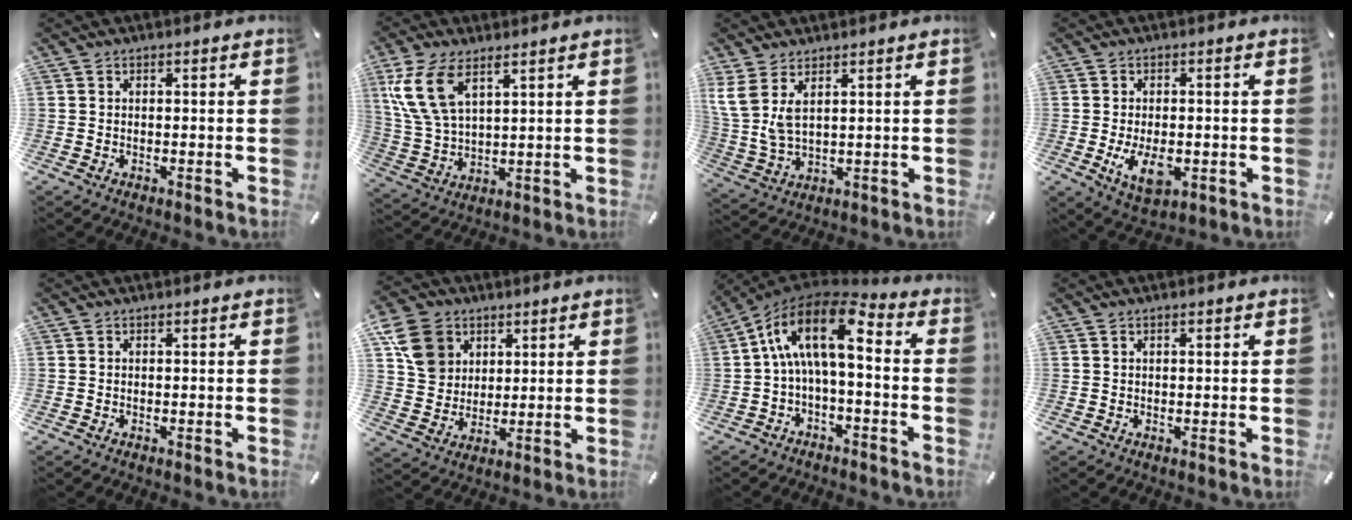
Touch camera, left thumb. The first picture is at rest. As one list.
[{"total": 11.2, "force": [6.1, 5.8, 7.5], "torque": [-0.185, -0.014, 0.112]}, {"total": 7.3, "force": [4.0, 3.2, 5.2], "torque": [-0.137, -0.020, 0.071]}, {"total": 7.8, "force": [-1.7, 4.5, 6.1], "torque": [-0.124, -0.010, -0.033]}, {"total": 0.0}, {"total": 11.1, "force": [4.6, 9.3, 3.8], "torque": [-0.078, -0.011, 0.094]}, {"total": 15.6, "force": [2.0, 7.3, 13.7], "torque": [-0.270, 0.000, 0.030]}, {"total": 0.9, "force": [0.3, 0.3, 0.7], "torque": [-0.014, 0.003, 0.005]}]